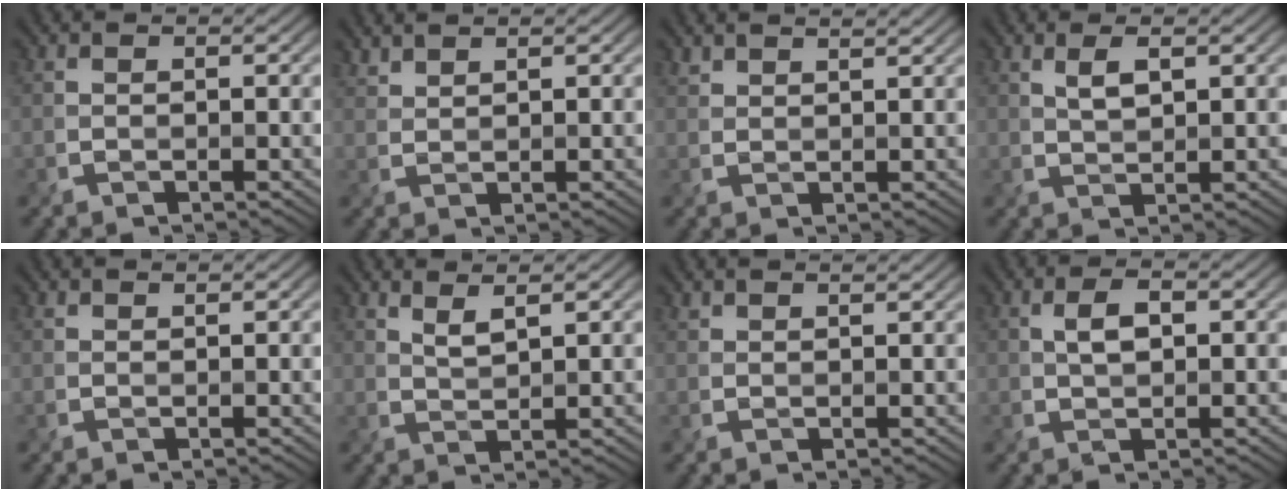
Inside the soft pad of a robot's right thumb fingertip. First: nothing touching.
{"total": 1.9, "force": [1.8, 0.3, 0.6], "torque": [-0.015, 0.000, 0.040]}
{"total": 2.4, "force": [2.3, 0.3, 0.7], "torque": [-0.016, -0.001, 0.041]}
{"total": 2.6, "force": [1.2, 0.9, 2.1], "torque": [-0.045, -0.002, 0.026]}
{"total": 0.7, "force": [0.7, 0.1, 0.2], "torque": [-0.011, 0.000, 0.017]}
{"total": 2.6, "force": [1.9, 0.3, 1.7], "torque": [-0.035, -0.003, 0.045]}
{"total": 1.6, "force": [1.5, 0.2, 0.4], "torque": [-0.016, -0.001, 0.030]}
{"total": 2.8, "force": [0.5, 1.4, 2.4], "torque": [-0.047, 0.002, 0.010]}